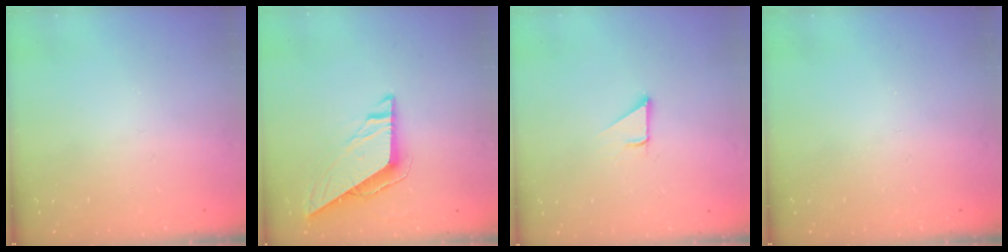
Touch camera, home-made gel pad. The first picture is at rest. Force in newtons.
{"total": 7.6, "press": 7.6, "slide": 0.2}
{"total": 1.6, "press": 1.6, "slide": 0.2}
{"total": 0.0}